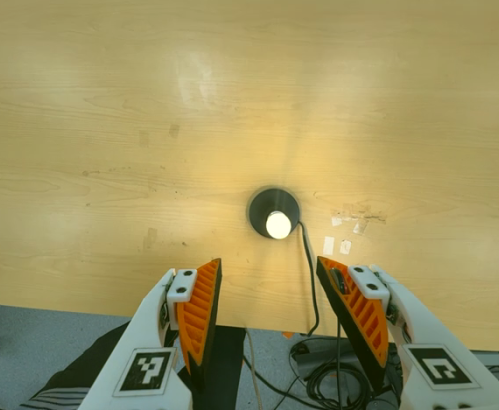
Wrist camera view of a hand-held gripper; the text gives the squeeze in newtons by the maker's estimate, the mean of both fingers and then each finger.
{"total": 0.0}